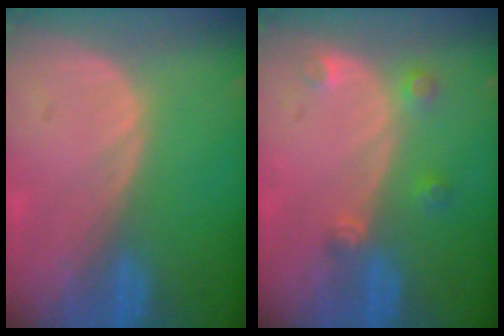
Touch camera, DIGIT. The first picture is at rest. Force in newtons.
{"total": 2.7, "press": 2.6, "slide": 0.4}